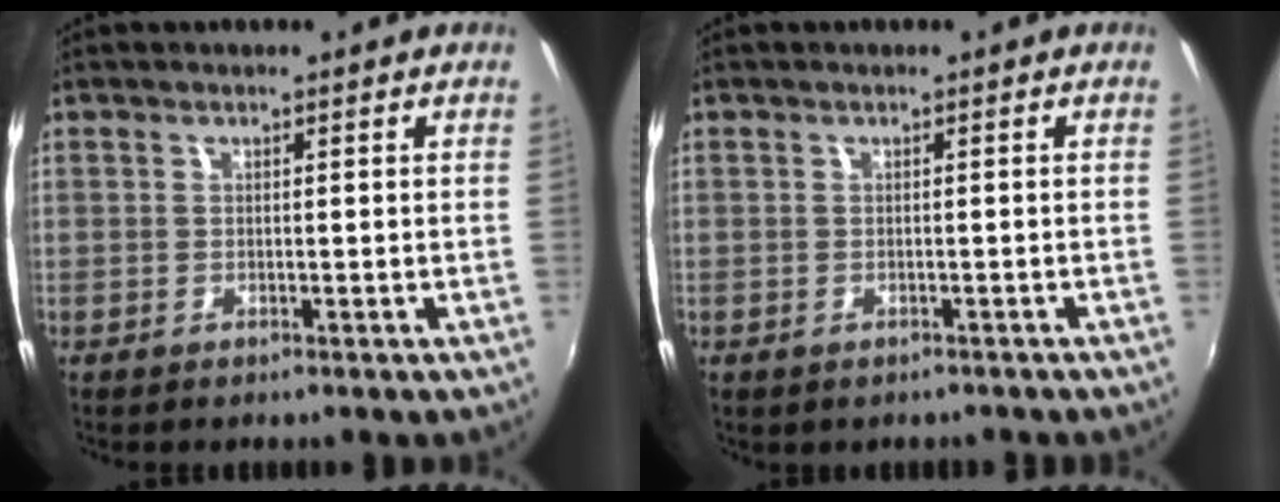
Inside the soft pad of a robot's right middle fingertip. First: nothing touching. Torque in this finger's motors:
{"motor_torque": [0.98, -1.16, 0.08, 0.05]}